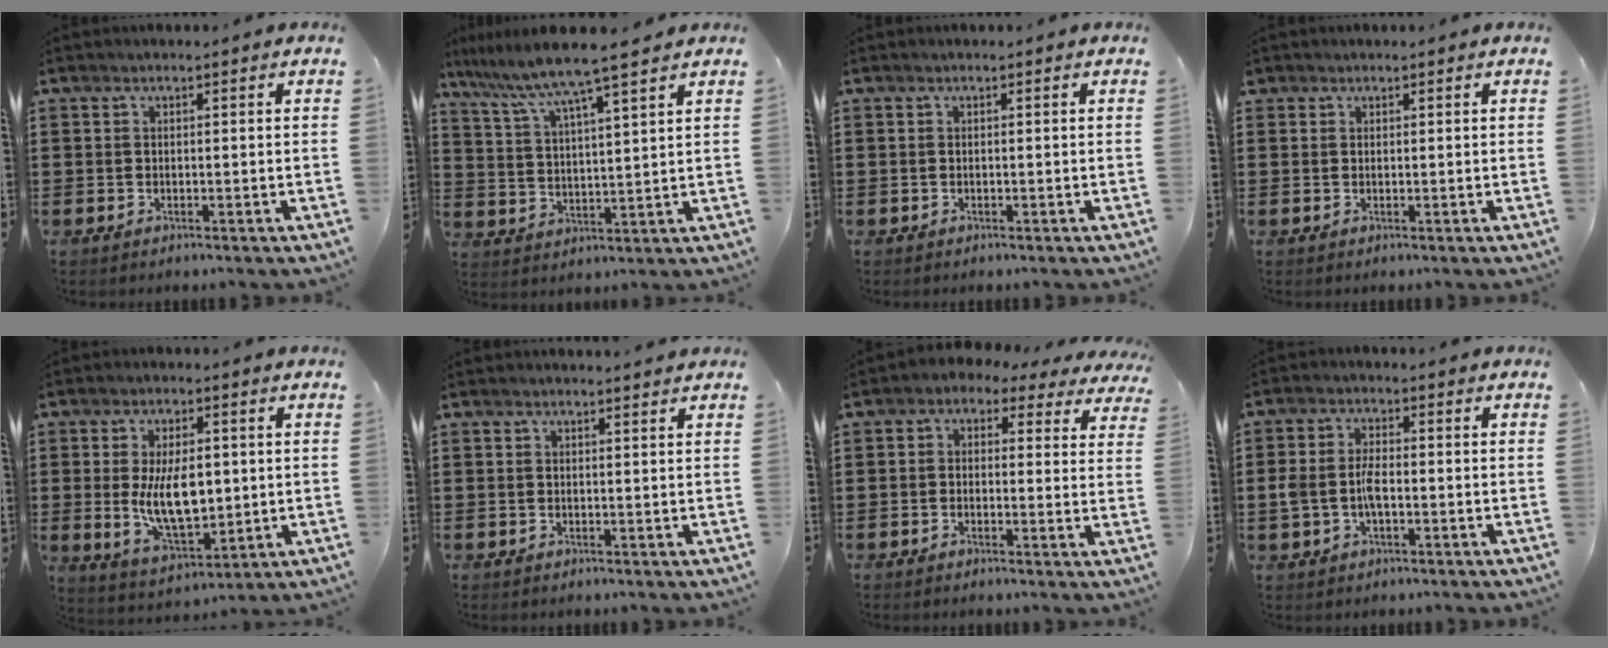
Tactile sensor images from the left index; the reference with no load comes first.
{"total": 6.8, "force": [5.9, -0.9, 3.4], "torque": [-0.089, -0.038, 0.096]}
{"total": 0.0}
{"total": 0.8, "force": [0.6, 0.5, 0.1], "torque": [-0.004, 0.004, 0.011]}
{"total": 9.7, "force": [0.7, 5.0, 8.3], "torque": [-0.155, -0.007, 0.005]}
{"total": 0.8, "force": [0.8, 0.0, 0.1], "torque": [-0.004, -0.002, 0.016]}
{"total": 1.8, "force": [0.2, 1.6, 0.9], "torque": [-0.027, -0.005, -0.006]}
{"total": 4.7, "force": [-0.9, 2.4, 3.9], "torque": [-0.099, -0.004, -0.023]}